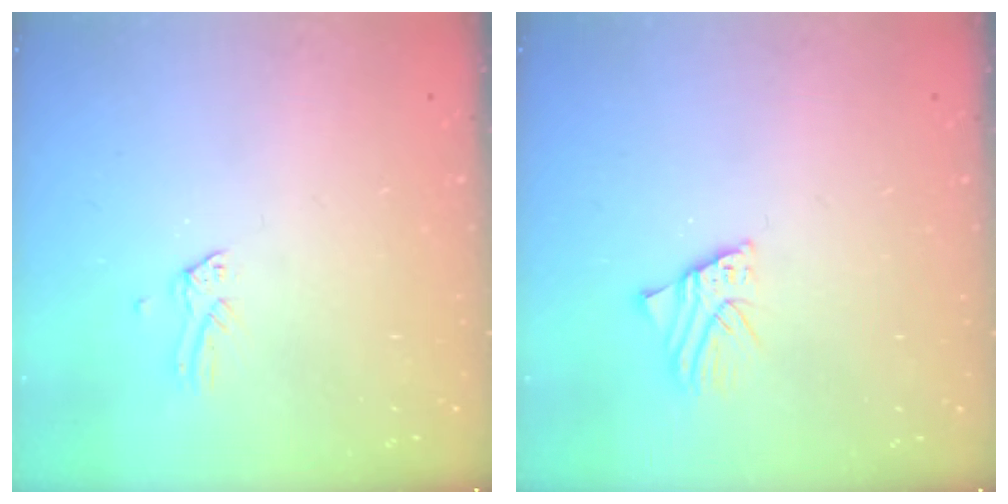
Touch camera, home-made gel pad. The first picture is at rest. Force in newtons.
{"total": 2.6, "press": 2.6, "slide": 0.2}